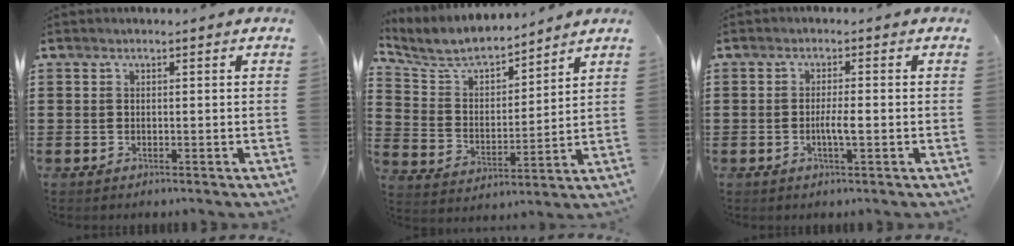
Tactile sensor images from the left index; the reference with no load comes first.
{"total": 6.6, "force": [6.1, 1.6, 2.0], "torque": [-0.072, -0.037, 0.104]}
{"total": 2.9, "force": [-0.6, 0.4, 2.8], "torque": [-0.057, -0.002, -0.013]}